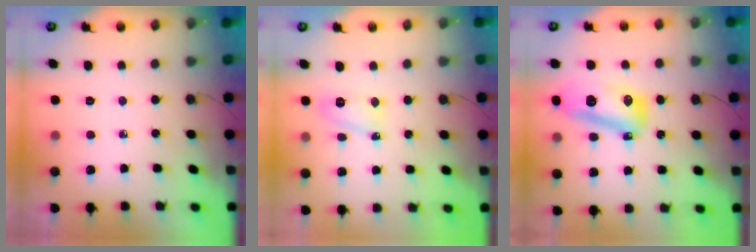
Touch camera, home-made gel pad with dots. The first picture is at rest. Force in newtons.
{"total": 8.0, "press": 8.0, "slide": 0.7}
{"total": 14.4, "press": 14.0, "slide": 3.4}